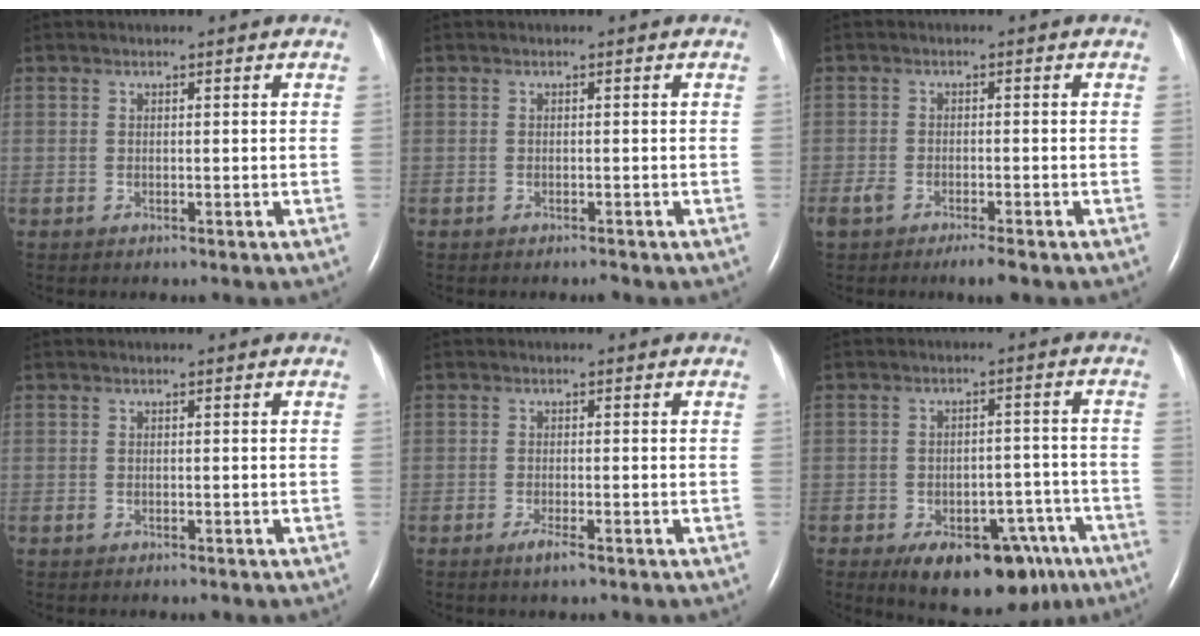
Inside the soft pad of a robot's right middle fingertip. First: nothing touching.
{"total": 0.6, "force": [-0.5, 0.0, 0.2], "torque": [-0.008, -0.002, -0.007]}
{"total": 4.1, "force": [-2.8, 0.8, 2.8], "torque": [-0.055, -0.008, -0.047]}
{"total": 0.6, "force": [-0.4, 0.3, 0.4], "torque": [-0.011, -0.001, -0.003]}
{"total": 1.9, "force": [-1.2, 0.1, 1.4], "torque": [-0.032, -0.004, -0.023]}
{"total": 13.9, "force": [-9.0, 6.8, 8.2], "torque": [-0.099, 0.017, -0.122]}